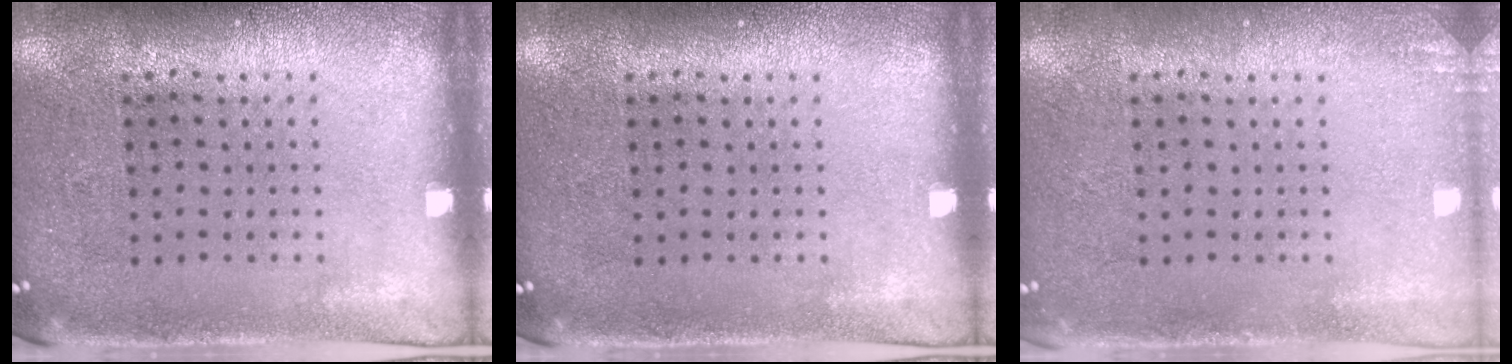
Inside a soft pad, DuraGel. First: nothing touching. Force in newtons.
{"total": 0.0}
{"total": 1.0, "press": 1.0, "slide": 0.1}